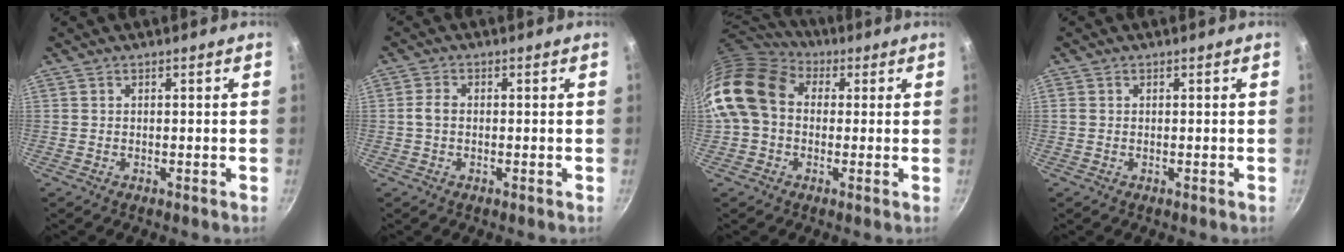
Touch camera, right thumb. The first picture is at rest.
{"total": 2.3, "force": [-0.2, 1.6, 1.7], "torque": [-0.034, 0.011, -0.006]}
{"total": 14.2, "force": [1.7, 11.0, 8.8], "torque": [-0.145, 0.023, 0.014]}
{"total": 0.9, "force": [0.2, 0.8, 0.4], "torque": [-0.008, 0.003, 0.002]}